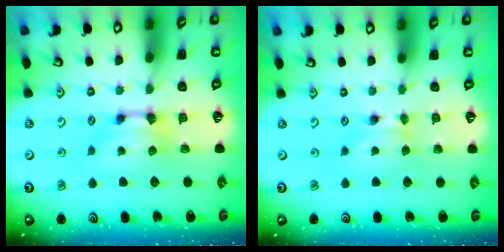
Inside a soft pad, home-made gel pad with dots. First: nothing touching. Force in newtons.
{"total": 0.0}